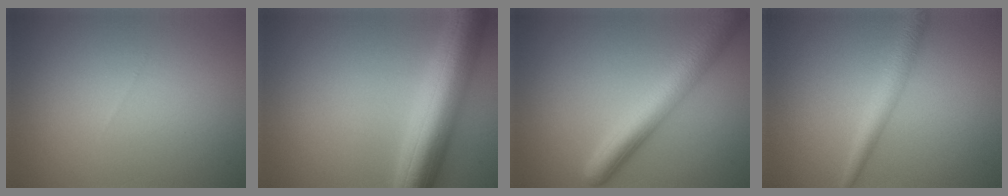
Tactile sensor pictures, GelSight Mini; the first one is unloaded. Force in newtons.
{"total": 9.1, "press": 9.0, "slide": 0.5}
{"total": 6.6, "press": 6.6, "slide": 0.2}
{"total": 2.5, "press": 2.5, "slide": 0.1}